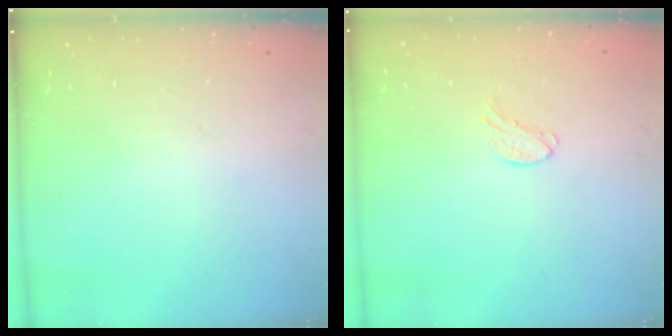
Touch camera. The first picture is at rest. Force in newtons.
{"total": 5.2, "press": 5.2, "slide": 0.5}